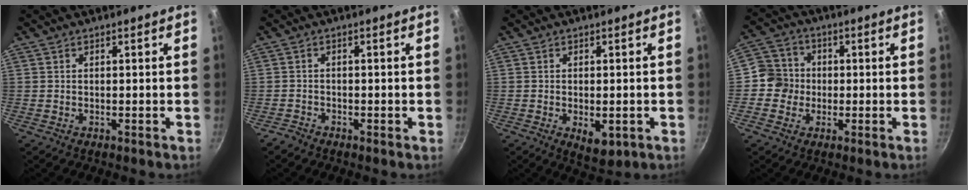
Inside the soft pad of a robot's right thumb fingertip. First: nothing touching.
{"total": 1.4, "force": [-1.3, 0.6, 0.2], "torque": [-0.006, 0.012, -0.026]}
{"total": 5.6, "force": [-1.6, 2.9, 4.5], "torque": [-0.055, -0.005, -0.014]}
{"total": 6.4, "force": [-0.7, 6.2, 1.7], "torque": [0.005, 0.018, -0.031]}